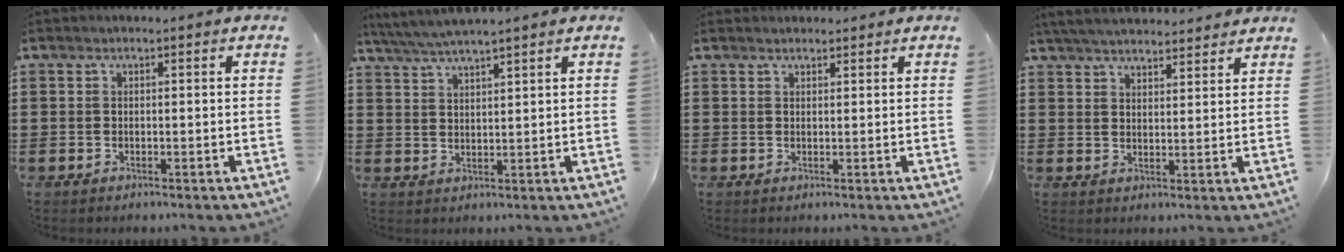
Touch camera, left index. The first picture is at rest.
{"total": 3.6, "force": [3.3, -0.4, 1.4], "torque": [-0.036, -0.010, 0.059]}
{"total": 1.1, "force": [1.1, 0.3, 0.1], "torque": [-0.003, 0.001, 0.022]}
{"total": 4.3, "force": [4.2, 0.3, 0.9], "torque": [-0.030, -0.014, 0.078]}